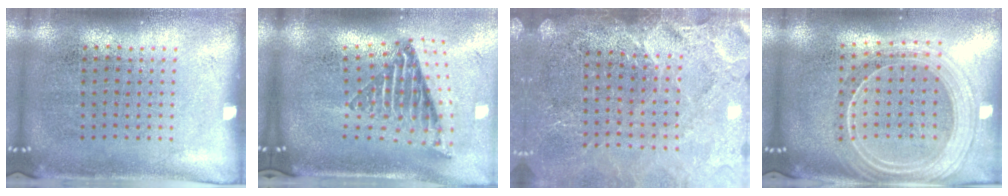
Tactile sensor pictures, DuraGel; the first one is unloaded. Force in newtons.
{"total": 2.6, "press": 1.6, "slide": 2.1}
{"total": 3.7, "press": 3.2, "slide": 1.9}
{"total": 2.2, "press": 2.0, "slide": 1.1}